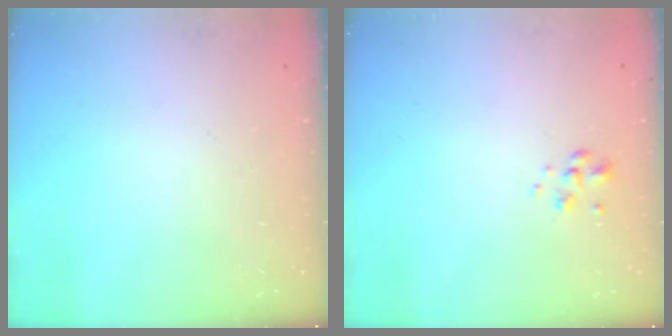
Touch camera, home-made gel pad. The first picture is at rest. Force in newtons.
{"total": 1.8, "press": 1.7, "slide": 0.5}